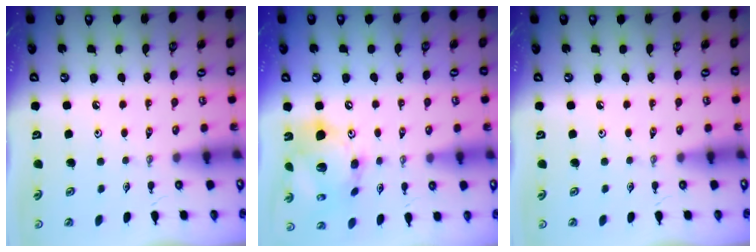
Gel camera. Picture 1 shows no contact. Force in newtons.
{"total": 18.1, "press": 17.8, "slide": 3.2}
{"total": 0.0}